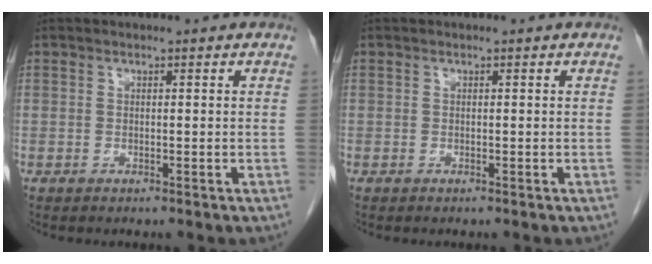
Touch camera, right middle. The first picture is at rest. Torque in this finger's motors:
{"motor_torque": [0.14, -0.39, 0.05, -0.05]}